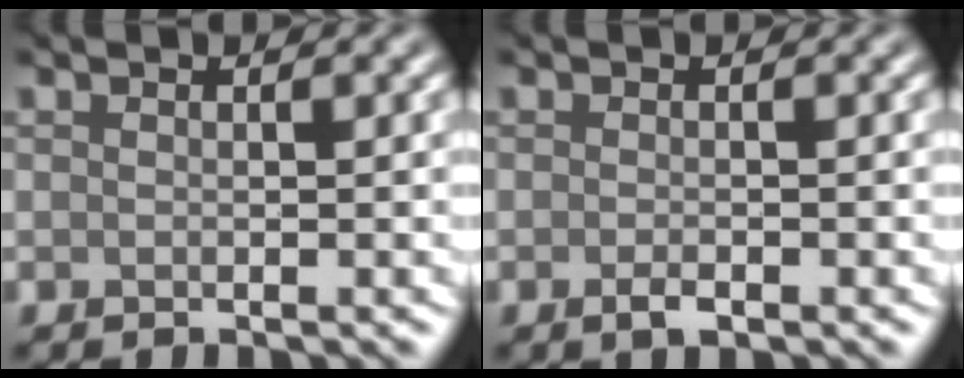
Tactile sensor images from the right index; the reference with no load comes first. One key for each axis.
{"total": 1.1, "fx": -0.6, "fy": 0.4, "fz": 0.9, "tx": -0.017, "ty": -0.003, "tz": -0.010}